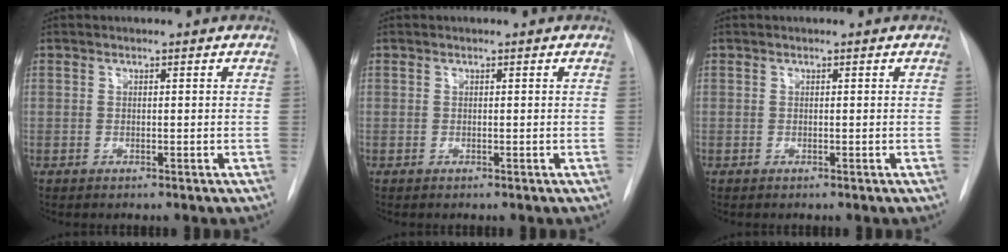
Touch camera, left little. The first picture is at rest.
{"total": 0.0}
{"total": 0.0}